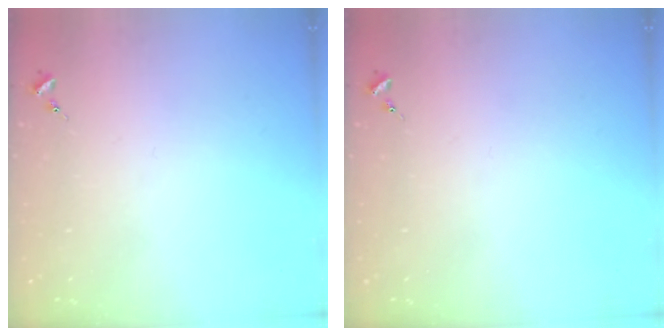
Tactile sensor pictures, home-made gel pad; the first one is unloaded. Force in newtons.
{"total": 0.0}